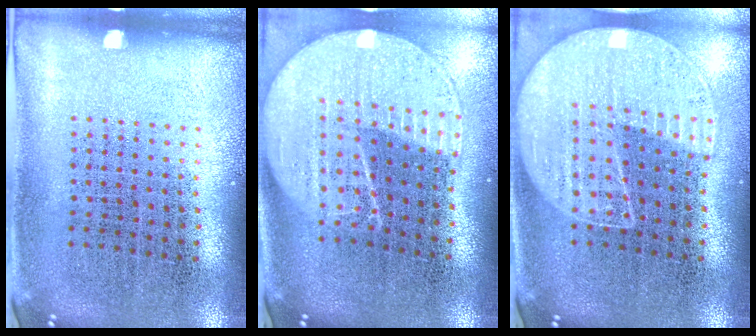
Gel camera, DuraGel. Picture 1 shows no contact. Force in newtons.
{"total": 2.1, "press": 1.8, "slide": 1.1}
{"total": 1.3, "press": 1.3, "slide": 0.2}